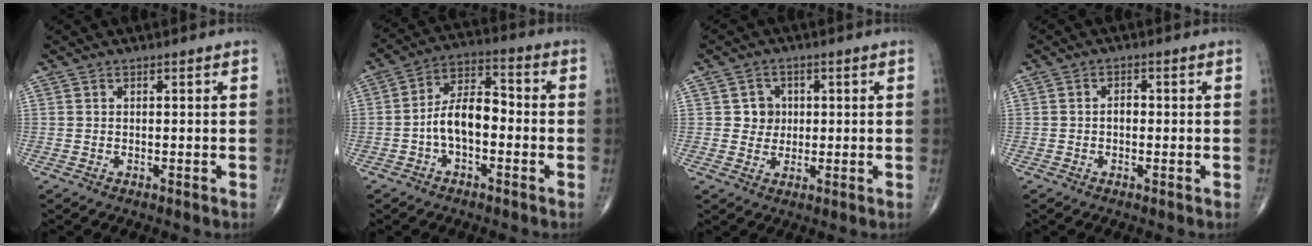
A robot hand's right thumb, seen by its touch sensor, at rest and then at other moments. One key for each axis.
{"total": 9.3, "fx": -2.1, "fy": 5.0, "fz": 7.5, "tx": -0.123, "ty": 0.041, "tz": -0.046}
{"total": 3.9, "fx": 0.6, "fy": 3.7, "fz": 1.0, "tx": 0.011, "ty": 0.004, "tz": 0.004}
{"total": 1.7, "fx": -0.3, "fy": 1.1, "fz": 1.2, "tx": -0.012, "ty": 0.005, "tz": -0.008}